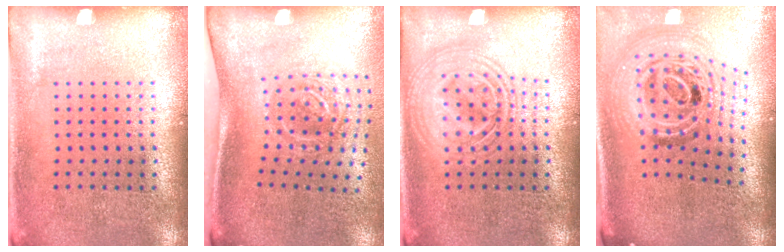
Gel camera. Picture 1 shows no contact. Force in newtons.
{"total": 2.1, "press": 1.3, "slide": 1.6}
{"total": 2.8, "press": 2.8, "slide": 0.4}
{"total": 2.1, "press": 1.7, "slide": 1.3}